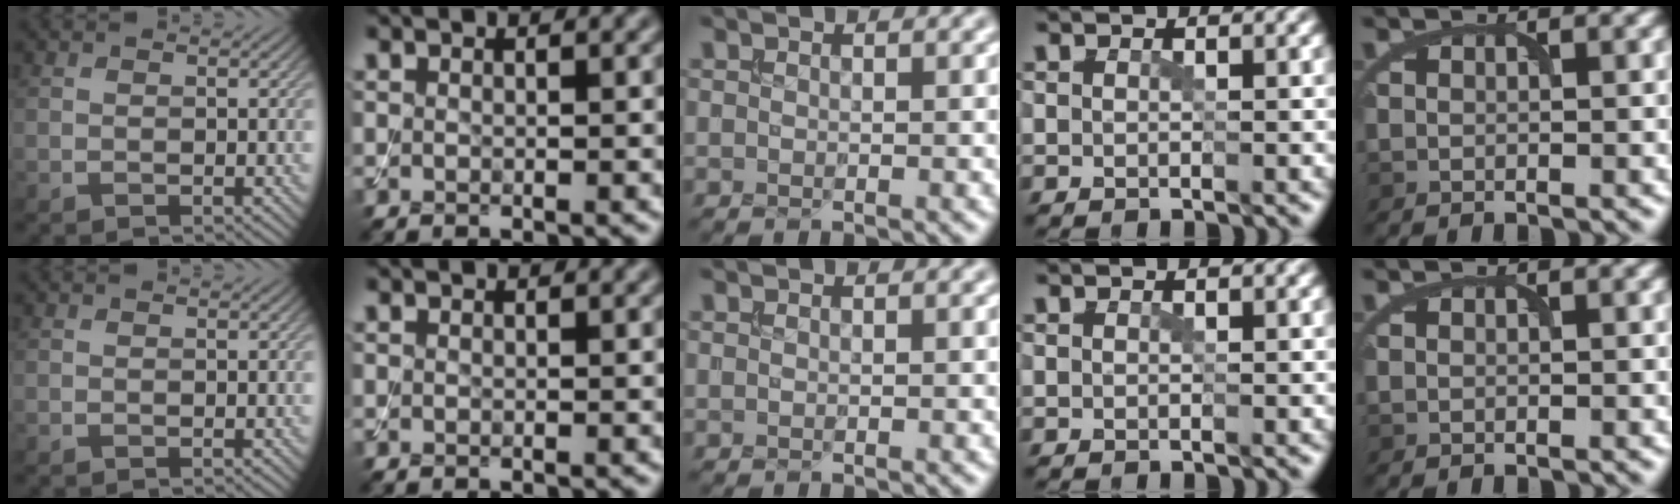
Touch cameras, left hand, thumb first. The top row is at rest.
{}